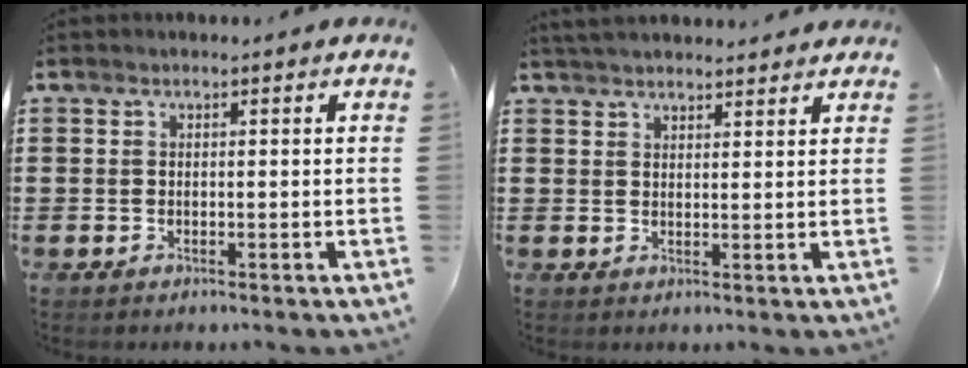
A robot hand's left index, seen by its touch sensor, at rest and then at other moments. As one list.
[{"total": 3.1, "force": [3.1, 0.4, 0.5], "torque": [-0.016, -0.002, 0.060]}]